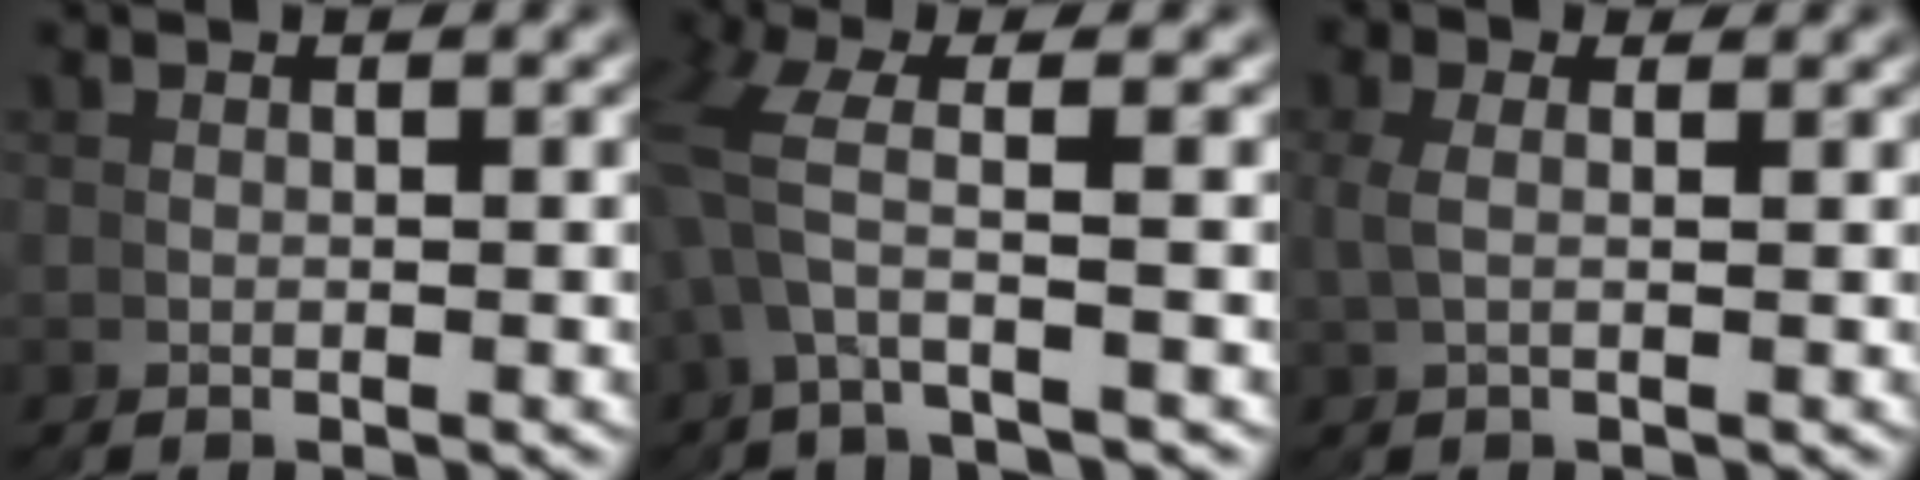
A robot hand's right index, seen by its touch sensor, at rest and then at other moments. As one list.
[{"total": 2.3, "force": [1.5, 0.8, 1.6], "torque": [-0.061, 0.012, 0.029]}, {"total": 1.1, "force": [1.0, -0.1, -0.4], "torque": [0.001, 0.007, 0.013]}]